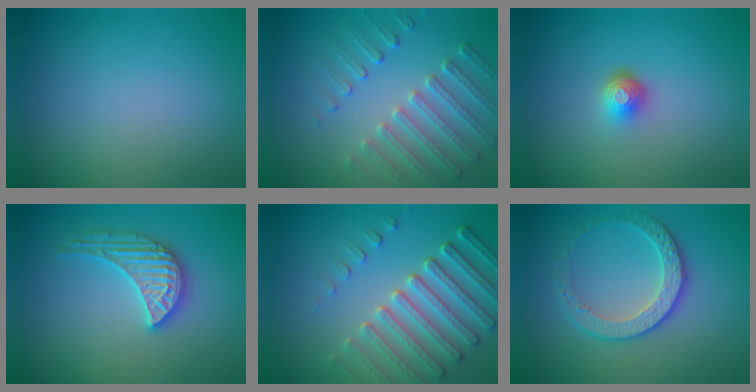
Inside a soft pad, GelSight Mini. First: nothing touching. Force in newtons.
{"total": 4.0, "press": 3.7, "slide": 1.6}
{"total": 2.1, "press": 1.5, "slide": 1.5}
{"total": 3.3, "press": 3.3, "slide": 0.4}
{"total": 6.5, "press": 5.2, "slide": 3.9}
{"total": 3.2, "press": 2.8, "slide": 1.6}